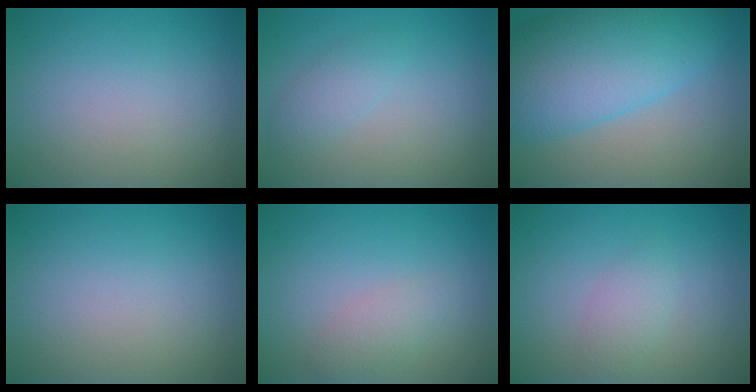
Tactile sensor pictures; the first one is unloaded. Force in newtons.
{"total": 1.6, "press": 1.6, "slide": 0.0}
{"total": 10.5, "press": 10.4, "slide": 0.2}
{"total": 0.0}
{"total": 1.8, "press": 1.8, "slide": 0.2}
{"total": 1.6, "press": 1.6, "slide": 0.1}